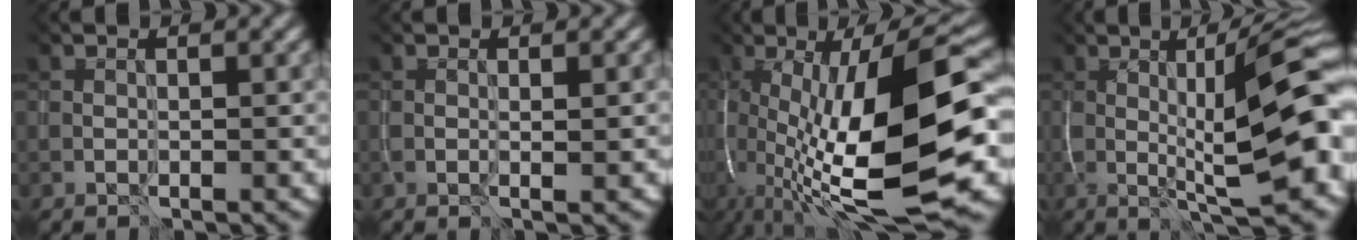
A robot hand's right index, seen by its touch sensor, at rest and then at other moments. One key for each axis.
{"total": 0.6, "fx": 0.1, "fy": -0.2, "fz": 0.6, "tx": -0.009, "ty": 0.009, "tz": 0.001}
{"total": 13.4, "fx": -2.7, "fy": 3.1, "fz": 12.8, "tx": -0.219, "ty": 0.001, "tz": -0.021}
{"total": 9.5, "fx": -0.6, "fy": 1.0, "fz": 9.4, "tx": -0.137, "ty": -0.002, "tz": 0.011}